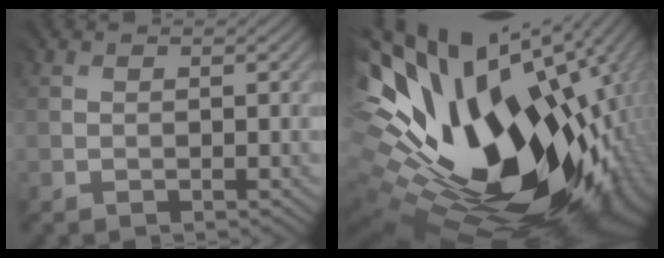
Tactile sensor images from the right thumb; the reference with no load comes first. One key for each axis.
{"total": 19.9, "fx": 1.5, "fy": 12.5, "fz": 15.4, "tx": -0.270, "ty": -0.064, "tz": 0.055}